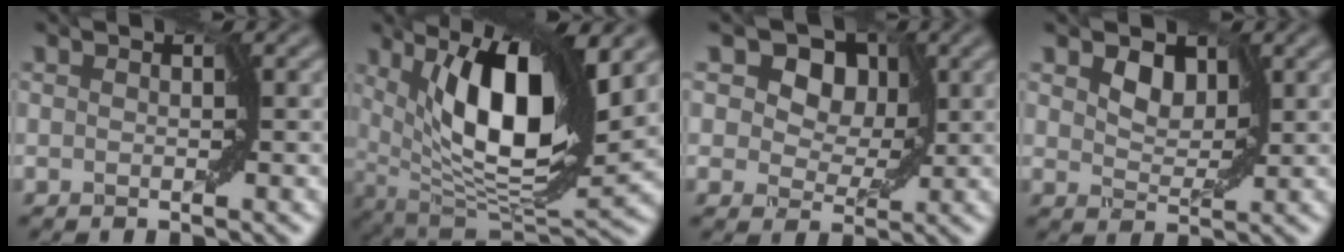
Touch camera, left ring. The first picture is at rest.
{"total": 11.1, "force": [3.9, 3.4, 9.8], "torque": [-0.152, -0.007, 0.068]}
{"total": 12.8, "force": [5.8, 9.0, 7.0], "torque": [-0.077, 0.054, 0.061]}
{"total": 3.4, "force": [1.8, 2.1, 1.9], "torque": [-0.036, 0.001, 0.022]}